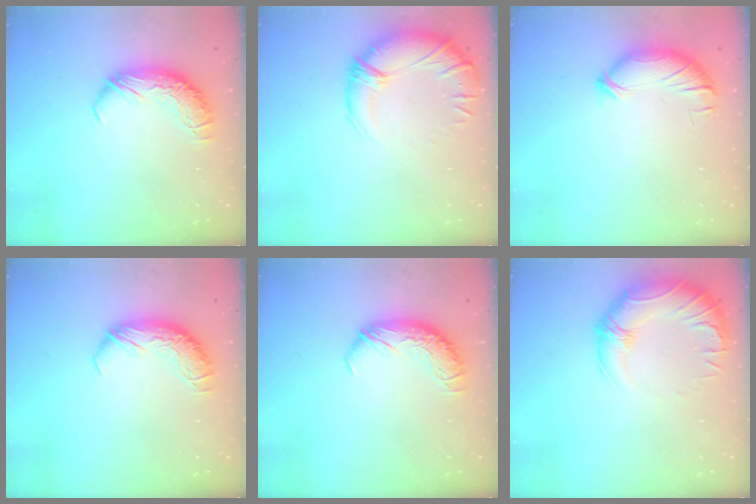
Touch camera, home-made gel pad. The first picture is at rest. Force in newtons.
{"total": 2.8, "press": 0.1, "slide": 2.8}
{"total": 3.5, "press": 3.3, "slide": 1.3}
{"total": 0.0}
{"total": 0.0}
{"total": 3.2, "press": 0.3, "slide": 3.2}